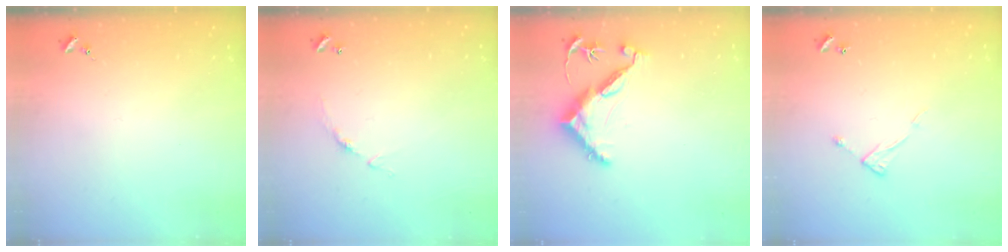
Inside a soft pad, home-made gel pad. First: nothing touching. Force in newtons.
{"total": 5.1, "press": 5.1, "slide": 0.4}
{"total": 11.7, "press": 11.7, "slide": 1.0}
{"total": 6.2, "press": 6.2, "slide": 0.4}